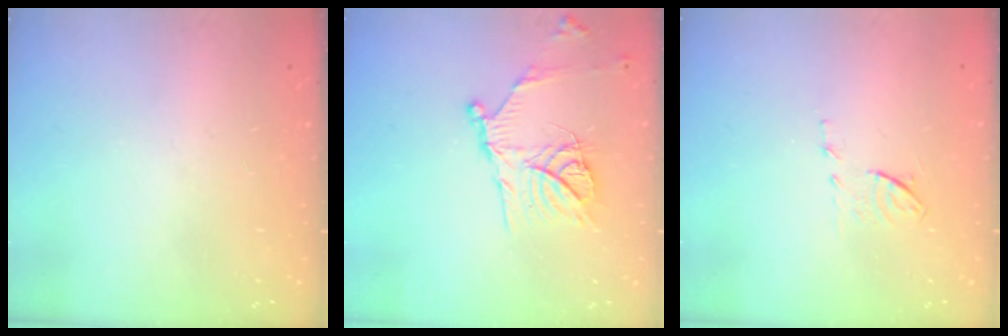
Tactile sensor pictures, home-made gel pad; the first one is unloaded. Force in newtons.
{"total": 15.6, "press": 15.5, "slide": 1.4}
{"total": 6.2, "press": 6.1, "slide": 1.0}